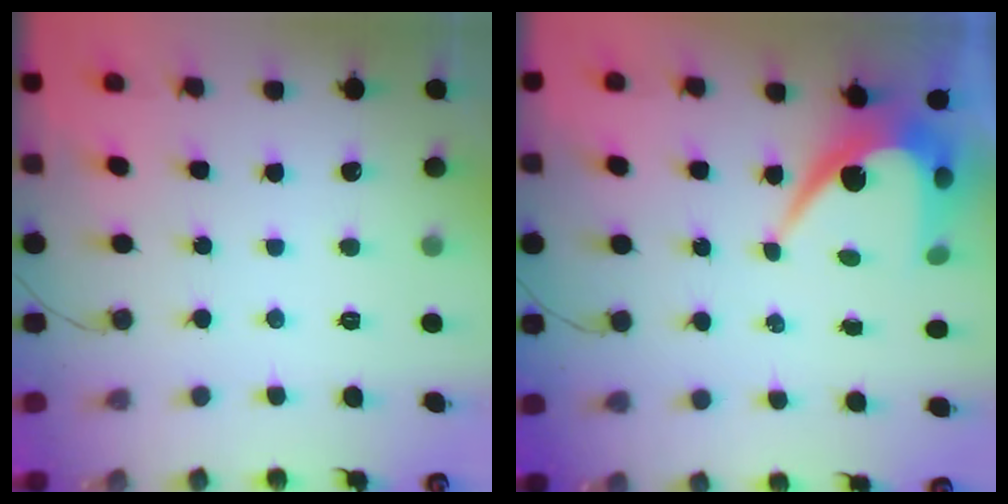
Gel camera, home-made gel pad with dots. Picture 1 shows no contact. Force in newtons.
{"total": 7.7, "press": 7.7, "slide": 0.5}